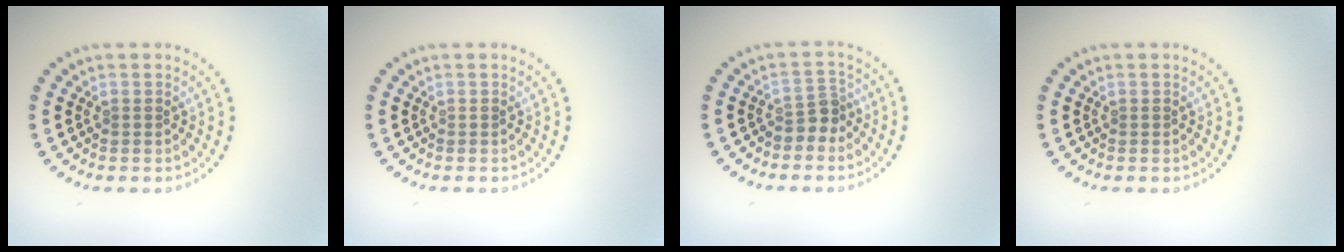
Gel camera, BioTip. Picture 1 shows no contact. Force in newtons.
{"total": 0.0}
{"total": 2.1, "press": 1.7, "slide": 1.2}
{"total": 0.0}